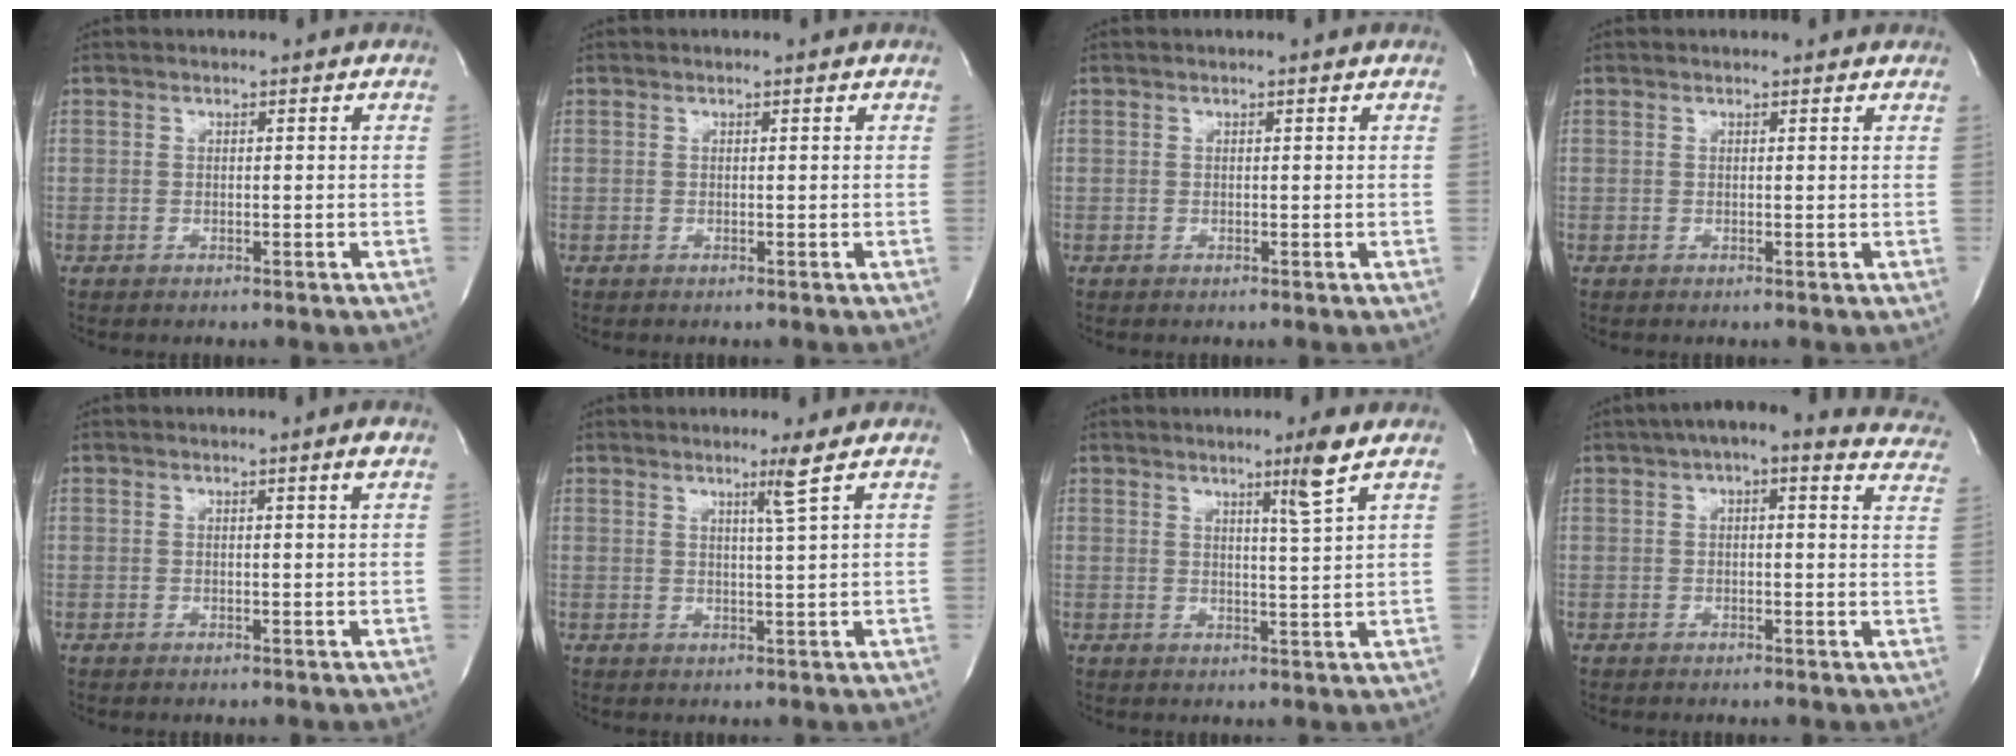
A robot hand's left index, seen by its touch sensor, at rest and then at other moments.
{"total": 0.0}
{"total": 0.0}
{"total": 1.5, "force": [1.4, 0.5, 0.1], "torque": [-0.013, 0.006, 0.009]}
{"total": 1.1, "force": [0.5, -0.4, 0.8], "torque": [-0.020, -0.005, 0.010]}
{"total": 2.8, "force": [1.6, -1.4, 1.8], "torque": [-0.043, -0.017, 0.035]}
{"total": 4.4, "force": [2.8, -1.5, 3.1], "torque": [-0.054, -0.015, 0.049]}
{"total": 15.4, "force": [12.9, 4.3, 7.2], "torque": [-0.077, 0.022, 0.132]}